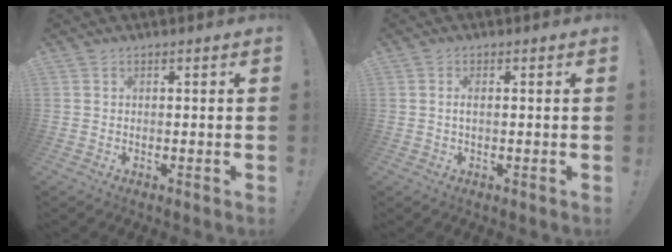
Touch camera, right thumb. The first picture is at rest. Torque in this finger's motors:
{"motor_torque": [0.01, -0.15, -0.17, 0.03, 0.03]}